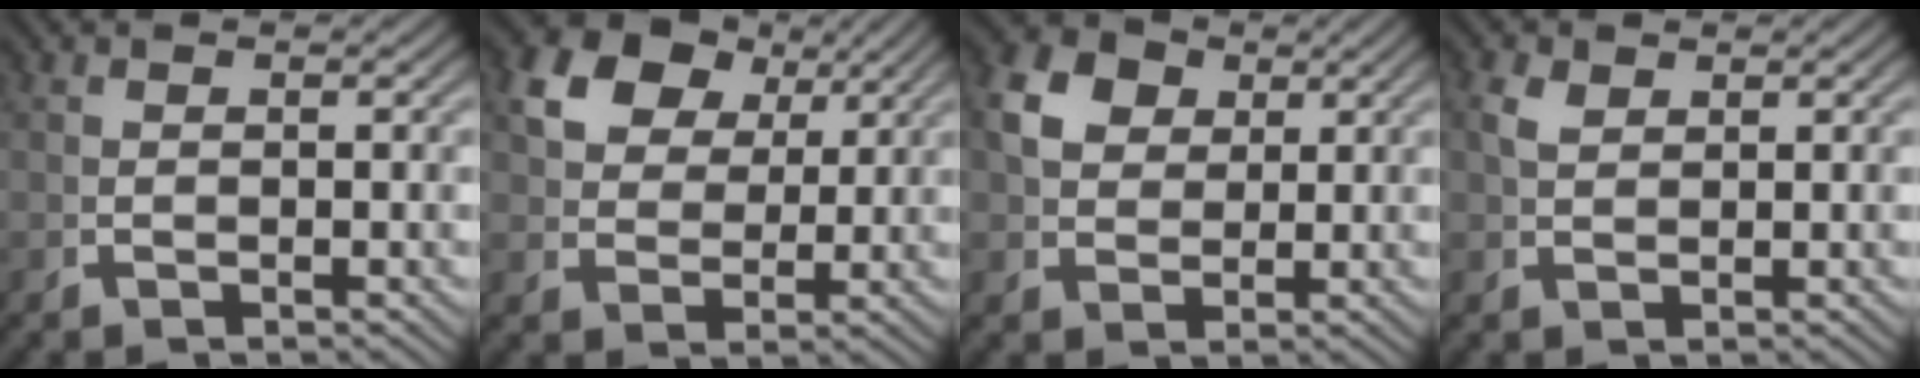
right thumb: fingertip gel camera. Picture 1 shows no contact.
{"total": 8.0, "force": [4.1, 5.4, 4.3], "torque": [-0.092, -0.004, 0.078]}
{"total": 6.4, "force": [2.8, 4.8, 3.2], "torque": [-0.071, -0.002, 0.052]}
{"total": 1.7, "force": [1.5, 0.4, 0.7], "torque": [-0.010, 0.005, 0.034]}